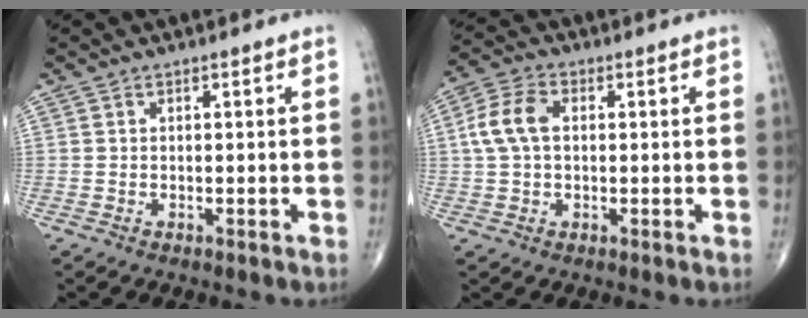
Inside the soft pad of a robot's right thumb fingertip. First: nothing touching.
{"total": 7.4, "force": [0.9, 4.6, 5.7], "torque": [-0.123, 0.020, 0.014]}